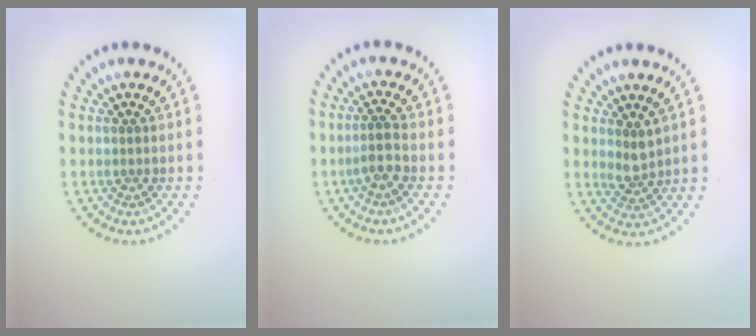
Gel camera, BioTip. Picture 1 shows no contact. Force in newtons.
{"total": 1.9, "press": 1.5, "slide": 1.1}
{"total": 1.7, "press": 1.4, "slide": 1.0}